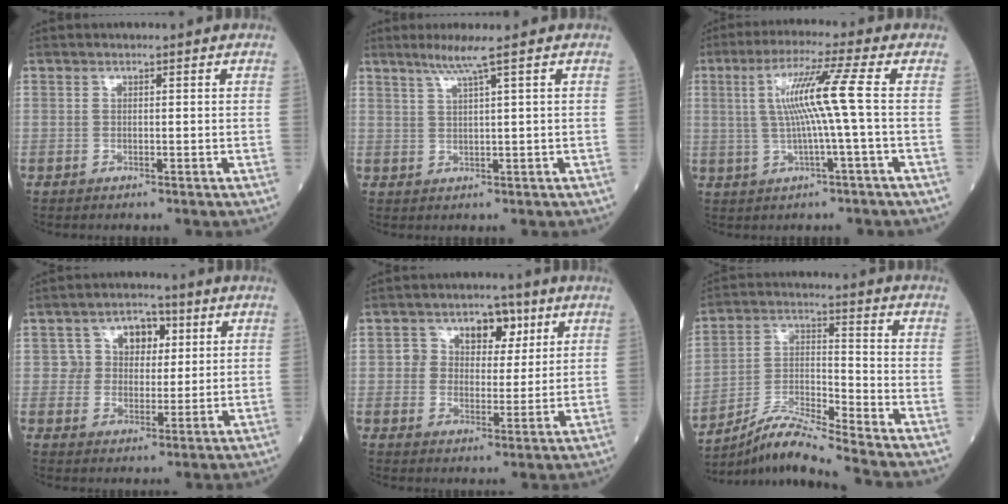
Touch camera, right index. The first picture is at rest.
{"total": 3.5, "force": [2.2, -1.1, 2.5], "torque": [-0.055, -0.005, 0.049]}
{"total": 8.7, "force": [0.6, -1.6, 8.5], "torque": [-0.165, 0.012, 0.016]}
{"total": 6.4, "force": [1.9, 5.3, 3.0], "torque": [-0.033, 0.020, 0.031]}
{"total": 7.3, "force": [2.8, 5.3, 4.2], "torque": [-0.052, 0.020, 0.042]}
{"total": 8.1, "force": [-7.5, -1.5, 2.6], "torque": [-0.058, -0.002, -0.140]}